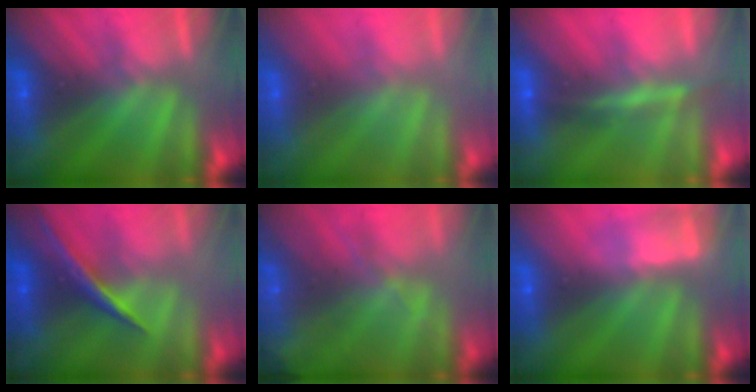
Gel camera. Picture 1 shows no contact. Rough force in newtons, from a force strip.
{"total": 2.8}
{"total": 4.5}
{"total": 1.5}
{"total": 11.2}
{"total": 2.9}